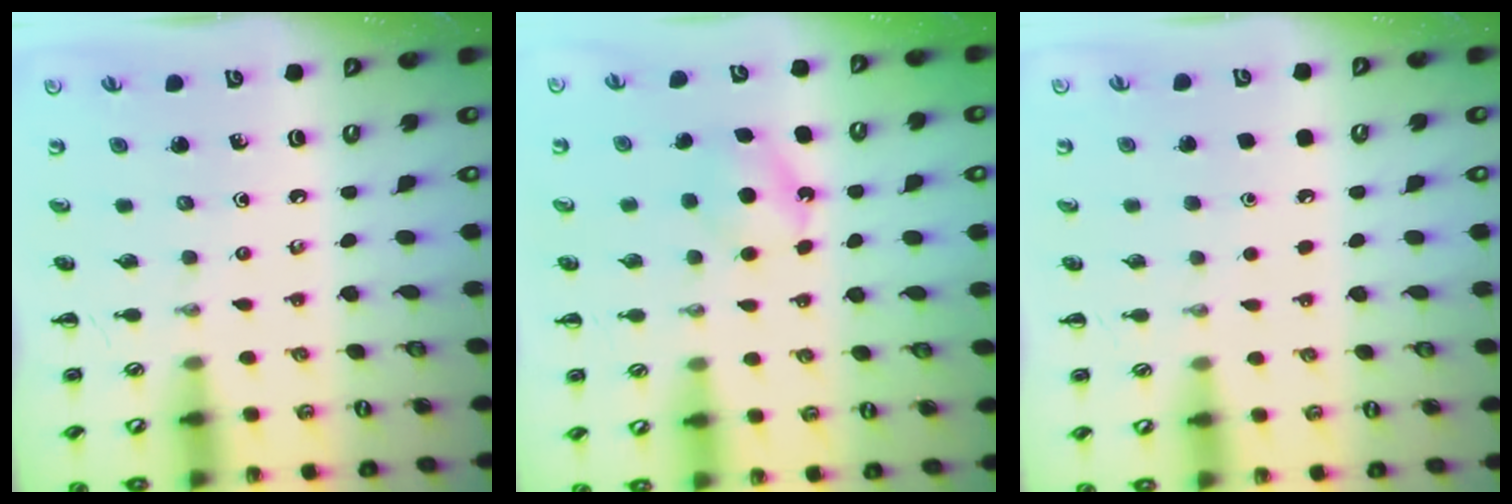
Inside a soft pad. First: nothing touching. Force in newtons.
{"total": 5.5, "press": 5.3, "slide": 1.7}
{"total": 1.8, "press": 1.8, "slide": 0.1}